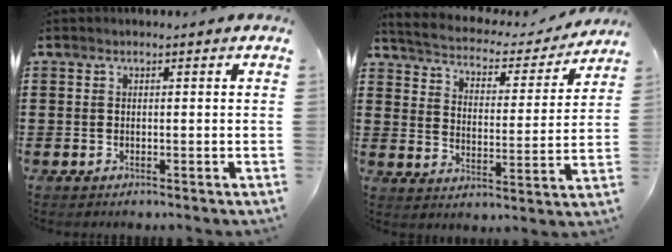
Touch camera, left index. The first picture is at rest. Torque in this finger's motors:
{"motor_torque": [2.14, 0.00, 0.02, 0.02]}